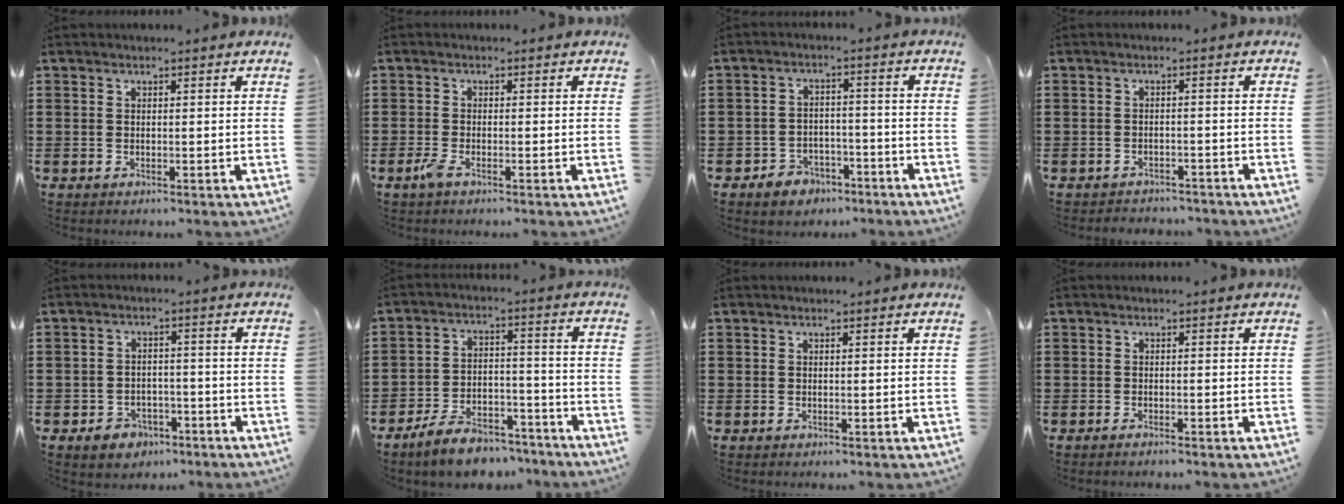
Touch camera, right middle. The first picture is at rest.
{"total": 1.9, "force": [-1.1, 0.4, 1.5], "torque": [-0.042, -0.005, -0.025]}
{"total": 3.8, "force": [-3.2, 1.9, 0.5], "torque": [-0.014, 0.011, -0.066]}
{"total": 1.9, "force": [-1.9, 0.3, -0.1], "torque": [-0.005, 0.001, -0.043]}
{"total": 3.0, "force": [-2.5, 1.7, 0.4], "torque": [-0.016, 0.005, -0.052]}
{"total": 8.3, "force": [-7.3, 2.5, 3.0], "torque": [-0.050, 0.025, -0.138]}
{"total": 0.0}
{"total": 0.8, "force": [-0.7, 0.1, 0.3], "torque": [-0.008, -0.003, -0.014]}